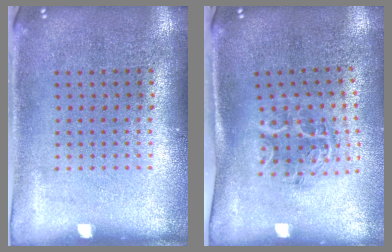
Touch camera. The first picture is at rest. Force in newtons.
{"total": 1.1, "press": 1.1, "slide": 0.2}